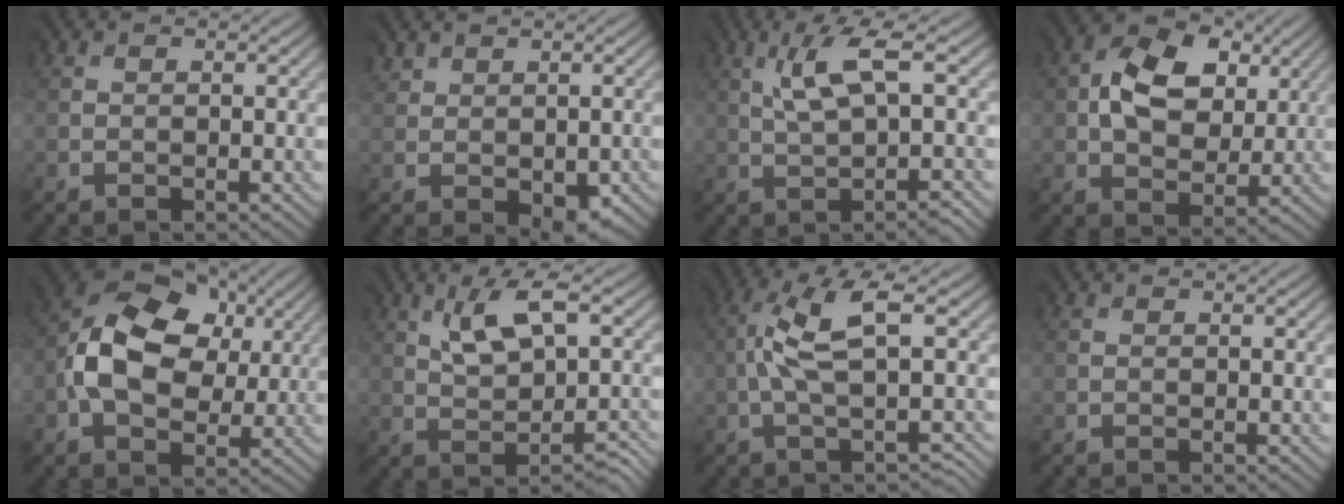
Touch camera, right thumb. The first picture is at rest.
{"total": 4.1, "force": [-0.5, 3.1, 2.6], "torque": [-0.053, -0.011, 0.000]}
{"total": 4.5, "force": [1.5, 0.5, 4.2], "torque": [-0.073, 0.010, 0.030]}
{"total": 9.0, "force": [2.9, 6.5, 5.6], "torque": [-0.113, 0.011, 0.046]}
{"total": 12.5, "force": [2.0, 9.1, 8.2], "torque": [-0.169, 0.012, 0.034]}
{"total": 4.7, "force": [2.0, 1.5, 4.0], "torque": [-0.061, 0.012, 0.035]}
{"total": 5.7, "force": [0.4, 1.2, 5.6], "torque": [-0.114, 0.025, 0.003]}
{"total": 0.0}